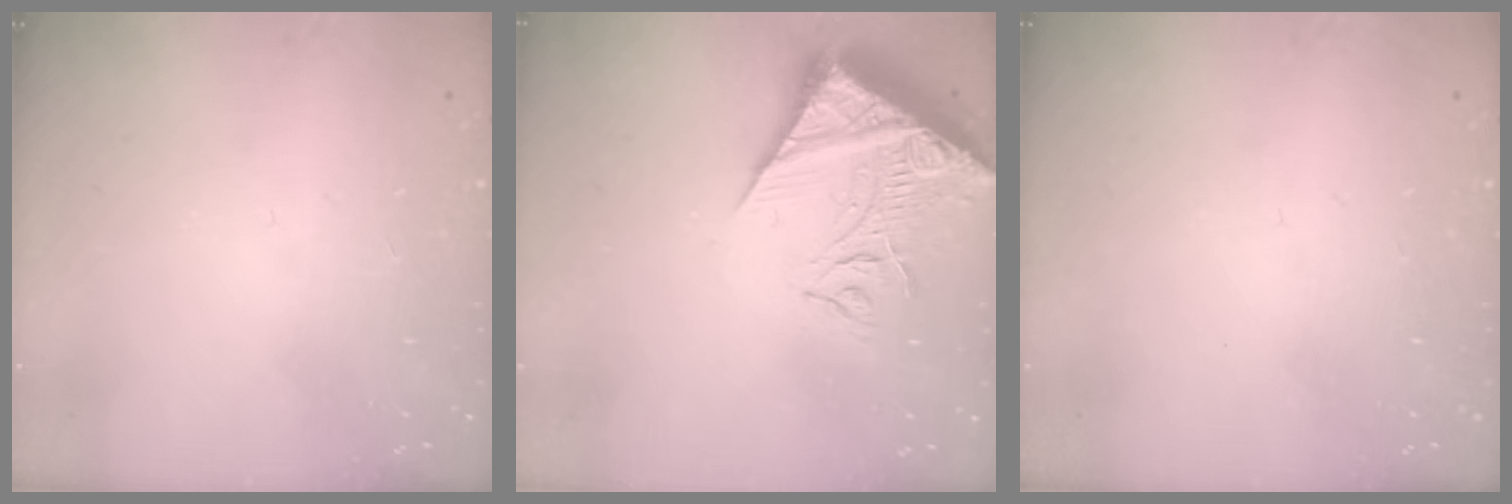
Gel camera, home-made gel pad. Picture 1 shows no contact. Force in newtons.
{"total": 14.2, "press": 14.1, "slide": 1.9}
{"total": 0.0}